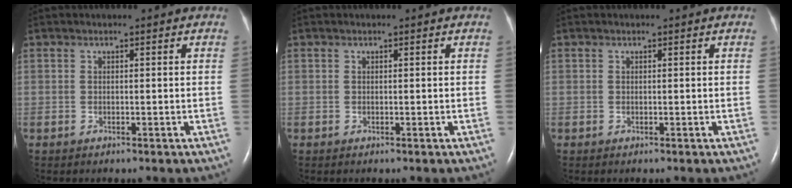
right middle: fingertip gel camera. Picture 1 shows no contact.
{"total": 0.0}
{"total": 0.0}